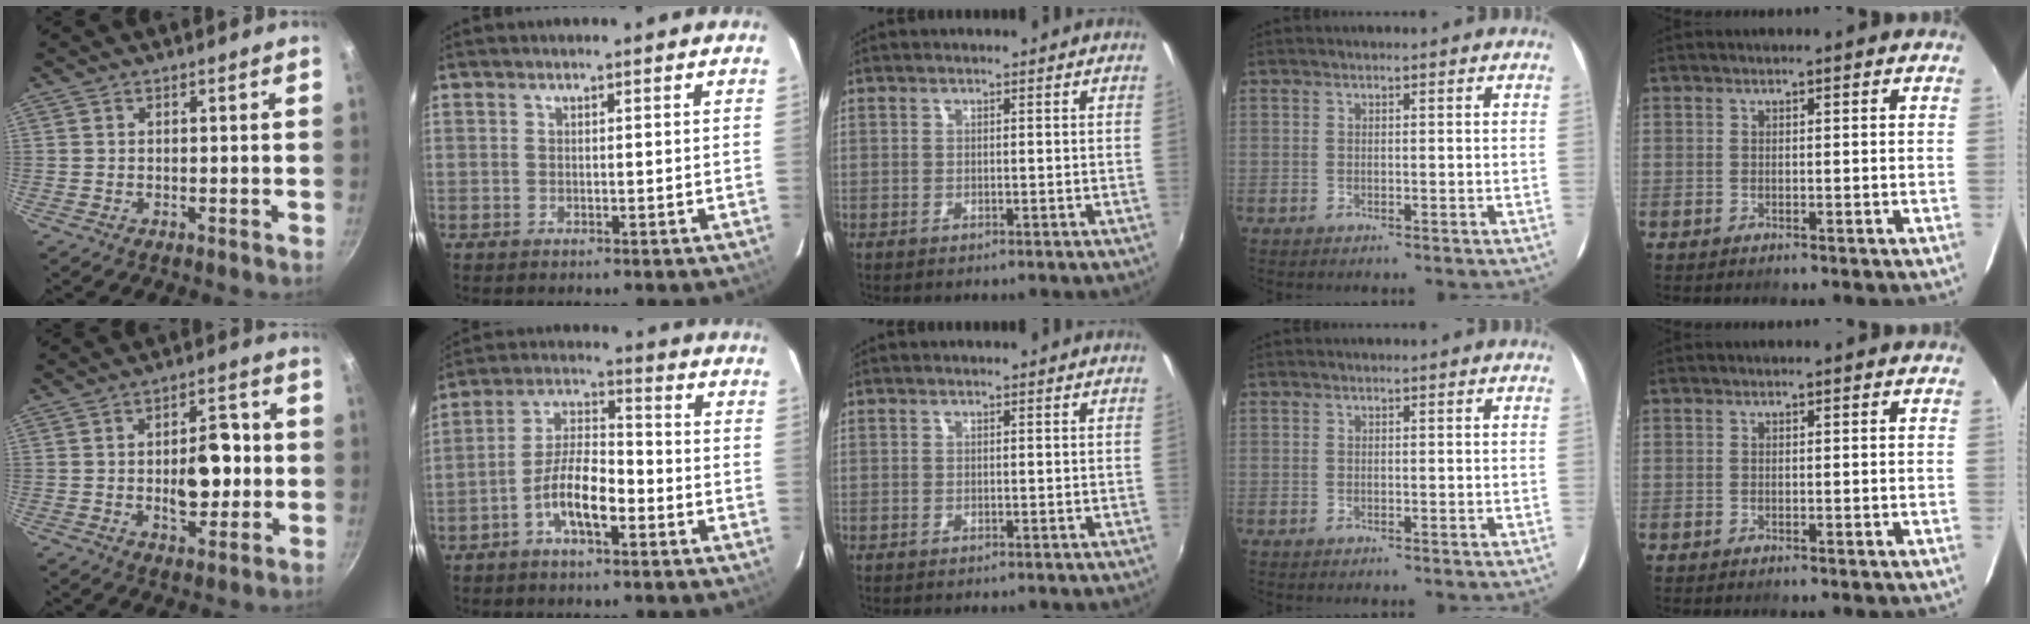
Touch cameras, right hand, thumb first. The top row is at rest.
{"thumb": {"total": 10.5, "force": [-0.7, 6.0, 8.5], "torque": [-0.089, 0.014, -0.009]}, "index": {"total": 9.0, "force": [-4.2, 3.0, 7.4], "torque": [-0.152, 0.013, -0.077]}}